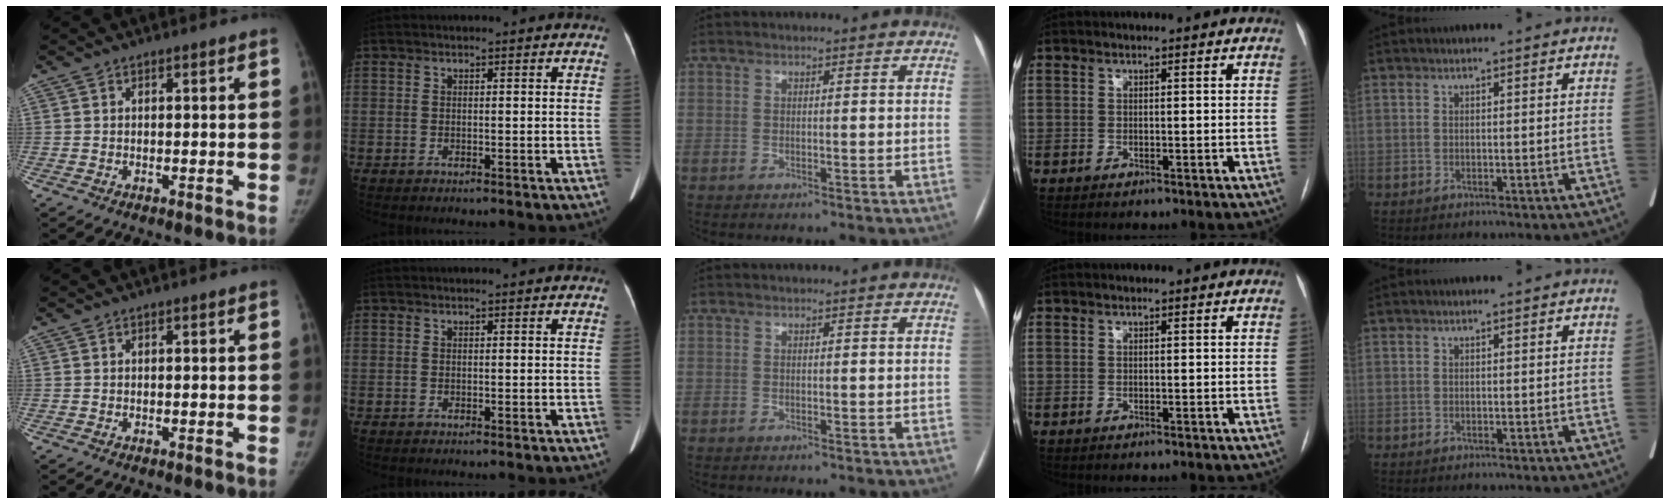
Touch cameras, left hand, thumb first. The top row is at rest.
{}